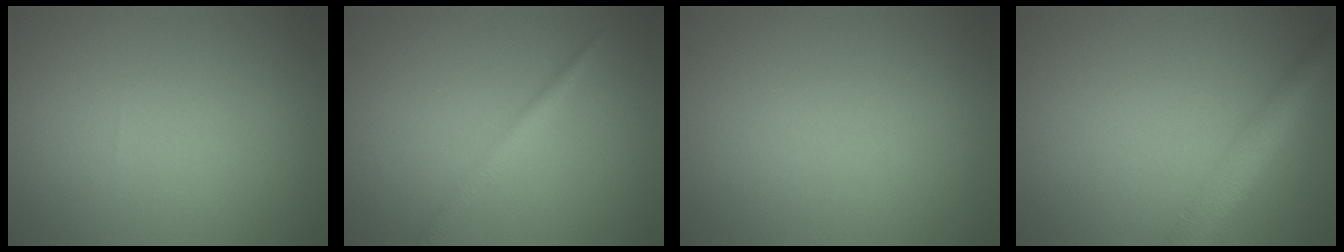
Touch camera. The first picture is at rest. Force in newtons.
{"total": 1.6, "press": 1.6, "slide": 0.0}
{"total": 0.0}
{"total": 5.0, "press": 5.0, "slide": 0.3}